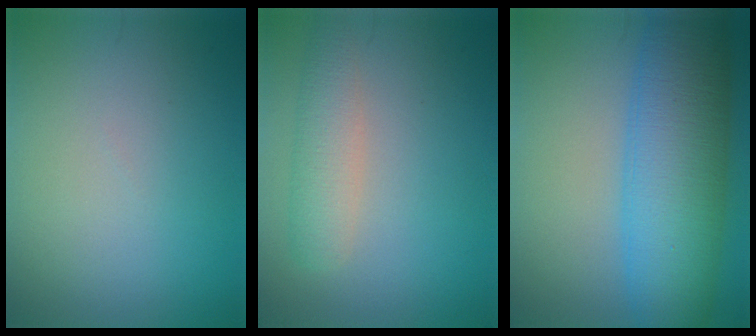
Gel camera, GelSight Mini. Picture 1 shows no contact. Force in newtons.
{"total": 3.0, "press": 3.0, "slide": 0.1}
{"total": 10.7, "press": 10.7, "slide": 0.3}